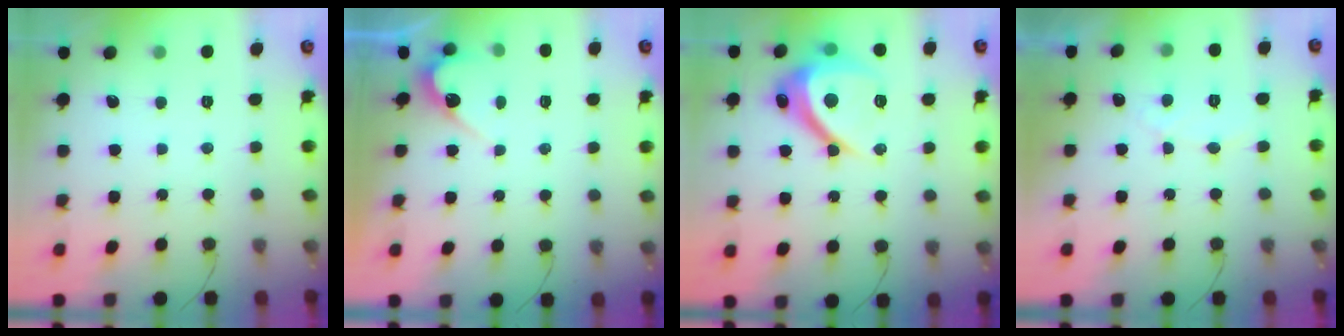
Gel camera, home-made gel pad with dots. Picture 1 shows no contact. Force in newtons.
{"total": 4.6, "press": 4.6, "slide": 0.2}
{"total": 13.7, "press": 13.7, "slide": 0.5}
{"total": 5.4, "press": 5.4, "slide": 0.4}